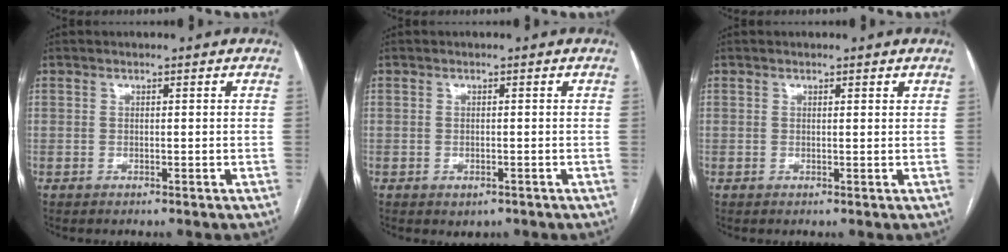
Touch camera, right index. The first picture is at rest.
{"total": 1.4, "force": [-0.7, 0.9, 0.7], "torque": [-0.009, 0.000, 0.000]}
{"total": 0.8, "force": [0.7, 0.1, 0.4], "torque": [-0.005, 0.001, 0.007]}